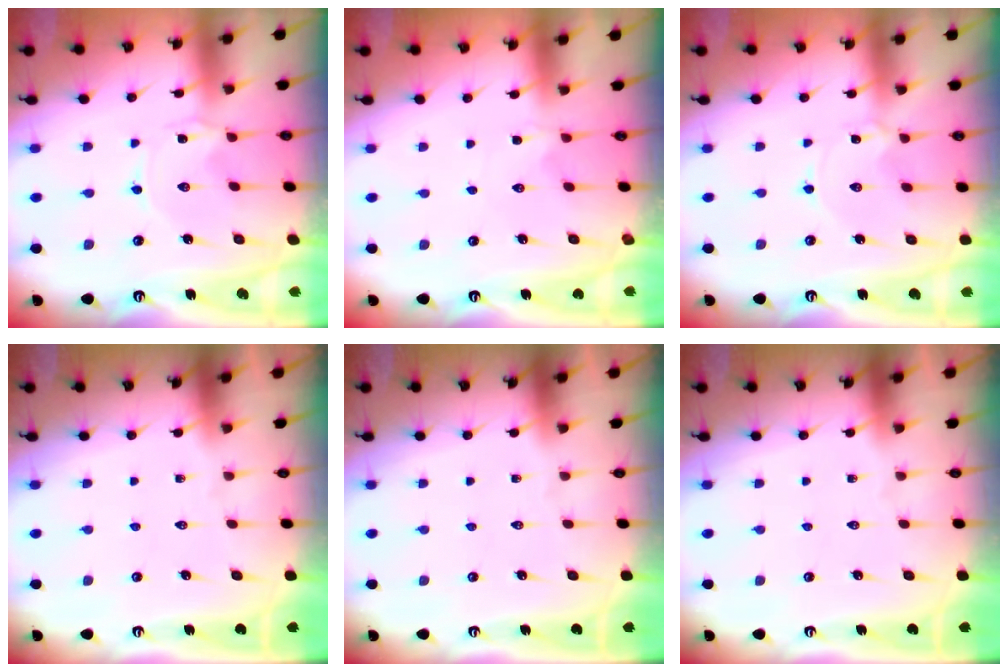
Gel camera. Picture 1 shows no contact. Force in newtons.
{"total": 0.6, "press": 0.5, "slide": 0.3}
{"total": 1.3, "press": 1.3, "slide": 0.2}
{"total": 0.0}
{"total": 0.0}
{"total": 0.0}